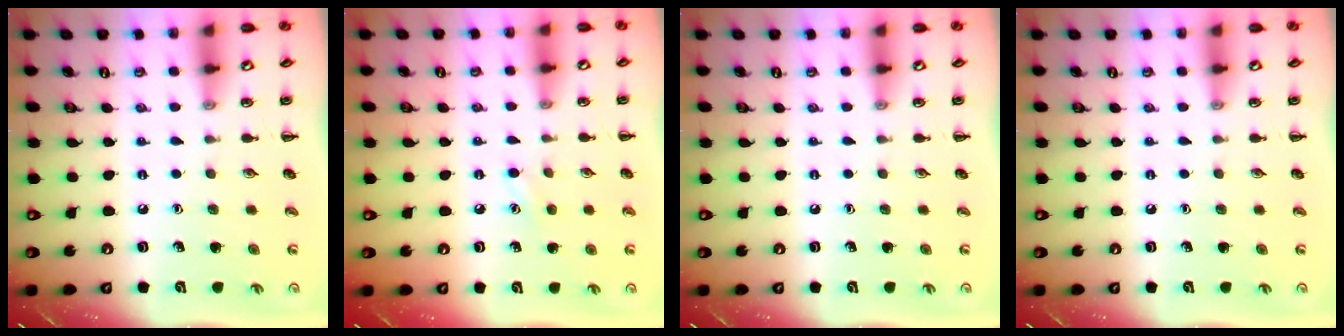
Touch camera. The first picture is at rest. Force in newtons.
{"total": 2.4, "press": 2.3, "slide": 0.8}
{"total": 0.0}
{"total": 0.0}